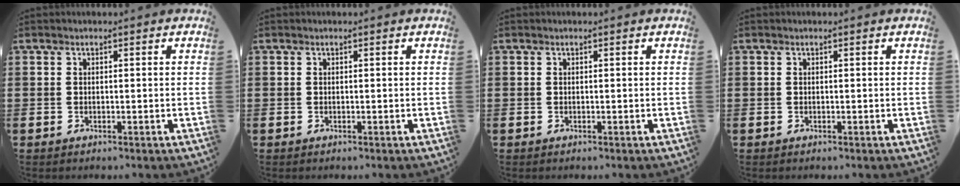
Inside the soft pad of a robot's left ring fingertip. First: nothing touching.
{"total": 0.0}
{"total": 0.0}
{"total": 0.0}